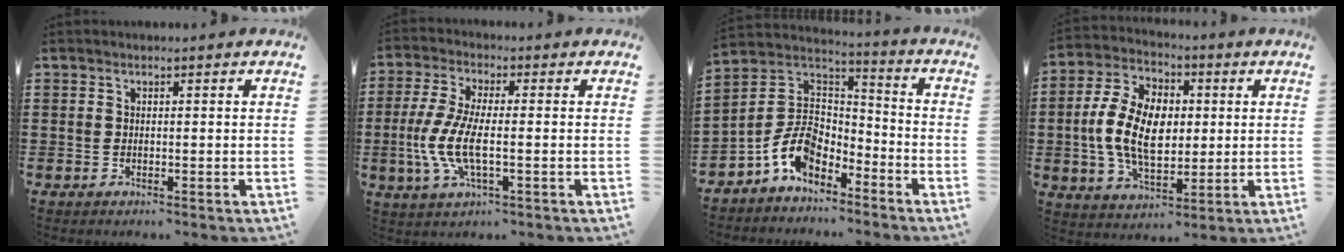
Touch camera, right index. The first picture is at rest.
{"total": 7.9, "force": [-1.8, 2.7, 7.2], "torque": [-0.172, -0.015, -0.040]}
{"total": 8.8, "force": [-4.7, 5.8, 4.6], "torque": [-0.117, 0.010, -0.097]}
{"total": 11.3, "force": [-0.2, 7.3, 8.6], "torque": [-0.195, 0.013, -0.005]}